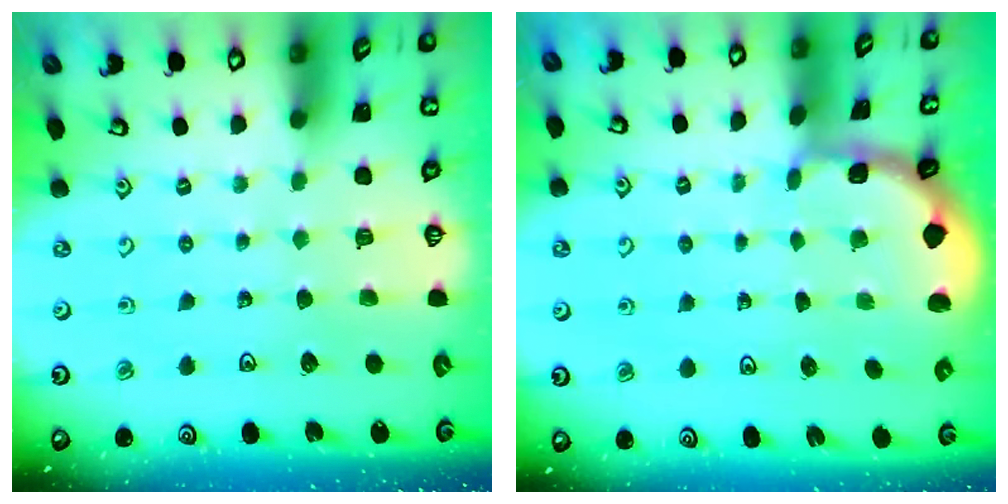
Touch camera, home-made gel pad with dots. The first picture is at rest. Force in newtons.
{"total": 1.6, "press": 1.5, "slide": 0.3}